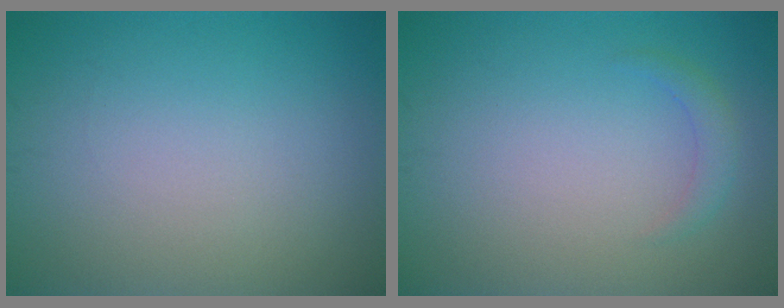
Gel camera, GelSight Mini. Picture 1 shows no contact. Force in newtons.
{"total": 1.3, "press": 1.3, "slide": 0.1}